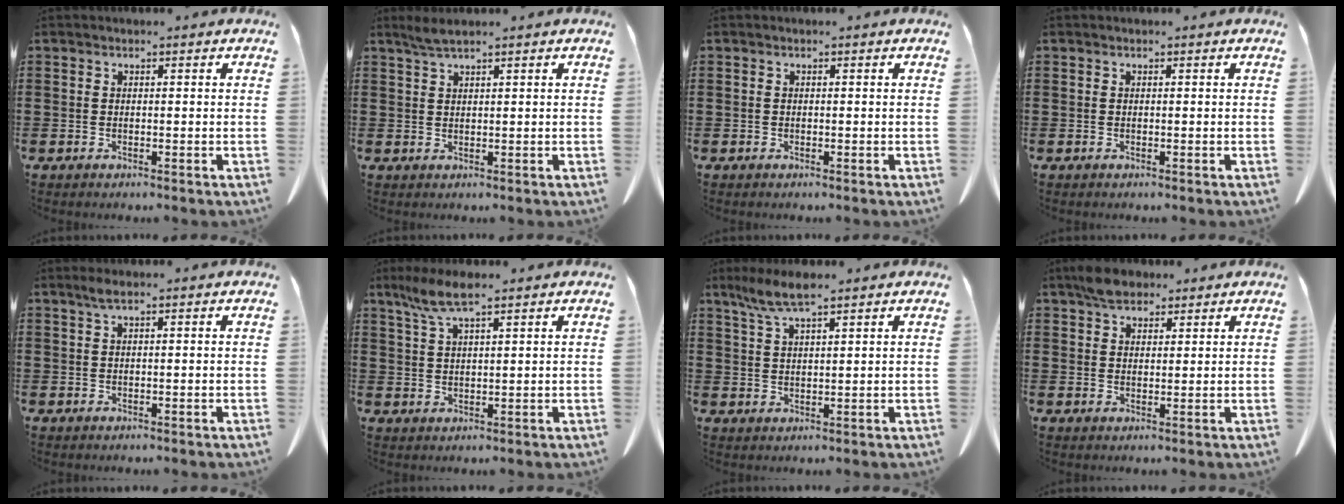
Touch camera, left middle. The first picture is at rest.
{"total": 2.1, "force": [1.7, -0.2, 1.2], "torque": [-0.025, 0.000, 0.032]}
{"total": 0.0}
{"total": 0.0}
{"total": 1.4, "force": [0.7, -0.1, 1.2], "torque": [-0.023, 0.001, 0.013]}
{"total": 5.3, "force": [3.5, 0.6, 4.0], "torque": [-0.091, -0.002, 0.061]}
{"total": 5.4, "force": [3.8, 0.5, 3.8], "torque": [-0.082, -0.001, 0.068]}
{"total": 4.0, "force": [3.3, 1.6, 1.6], "torque": [-0.030, 0.004, 0.062]}